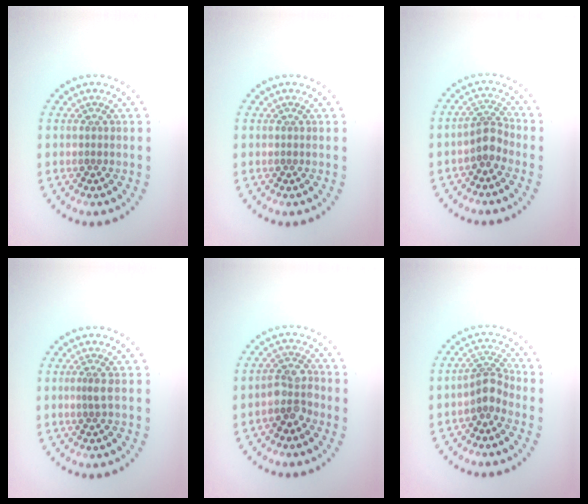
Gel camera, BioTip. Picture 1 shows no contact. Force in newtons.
{"total": 0.0}
{"total": 2.4, "press": 1.9, "slide": 1.6}
{"total": 0.8, "press": 0.4, "slide": 0.6}
{"total": 2.9, "press": 2.6, "slide": 1.2}
{"total": 2.4, "press": 1.8, "slide": 1.6}